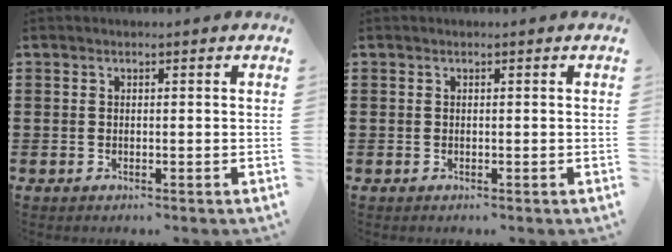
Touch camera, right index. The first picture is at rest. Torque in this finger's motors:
{"motor_torque": [0.01, 0.06, 0.00, 0.00]}